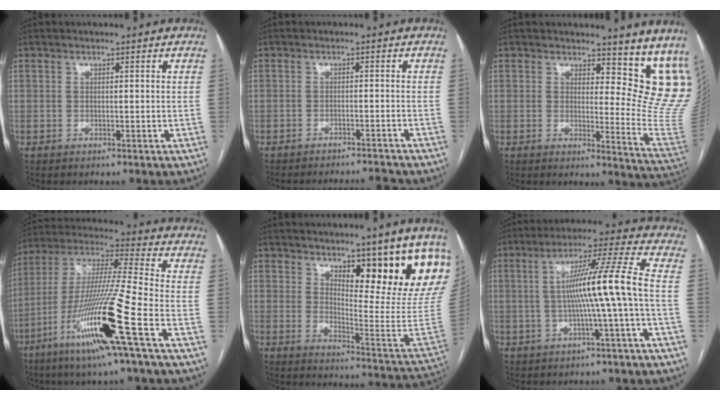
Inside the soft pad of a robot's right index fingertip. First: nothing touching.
{"total": 6.4, "force": [-6.3, -0.5, 1.1], "torque": [-0.011, 0.001, -0.083]}
{"total": 13.4, "force": [11.8, 3.8, 5.1], "torque": [-0.031, -0.079, 0.107]}
{"total": 18.9, "force": [-8.3, -1.3, 17.0], "torque": [-0.354, -0.035, -0.163]}
{"total": 17.3, "force": [11.4, 3.0, 12.6], "torque": [-0.158, -0.036, 0.151]}
{"total": 10.8, "force": [-1.1, -1.8, 10.6], "torque": [-0.180, 0.015, -0.015]}